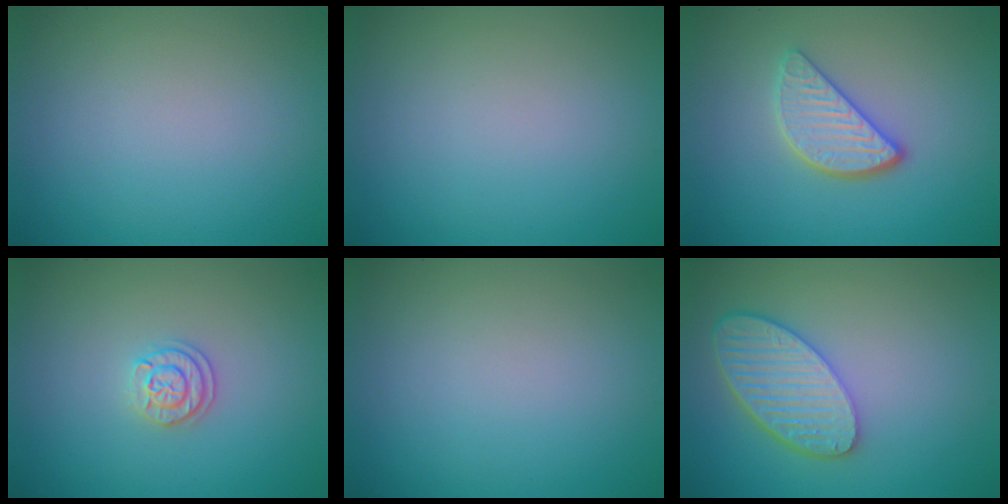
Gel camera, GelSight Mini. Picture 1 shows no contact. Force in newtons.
{"total": 0.0}
{"total": 3.5, "press": 2.9, "slide": 1.9}
{"total": 2.0, "press": 1.9, "slide": 0.8}
{"total": 0.0}
{"total": 5.6, "press": 4.8, "slide": 2.8}